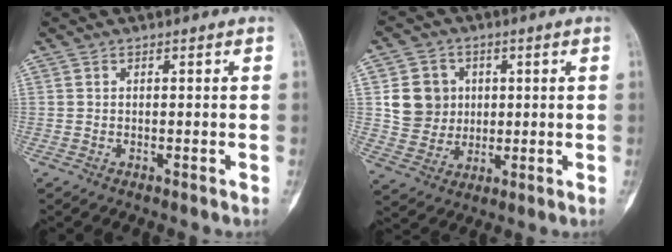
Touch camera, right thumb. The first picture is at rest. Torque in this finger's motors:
{"motor_torque": [0.71, 0.38, -0.06, -0.63, -0.09]}